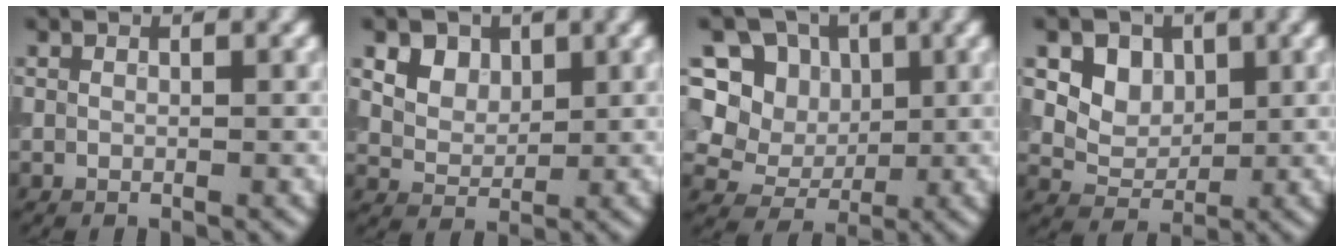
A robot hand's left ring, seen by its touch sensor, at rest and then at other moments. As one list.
[{"total": 6.2, "force": [3.5, 4.4, 2.6], "torque": [-0.058, 0.016, 0.055]}, {"total": 10.6, "force": [3.7, 8.9, 4.4], "torque": [-0.094, 0.025, 0.051]}, {"total": 4.2, "force": [1.9, 3.3, 1.8], "torque": [-0.046, -0.015, 0.050]}]